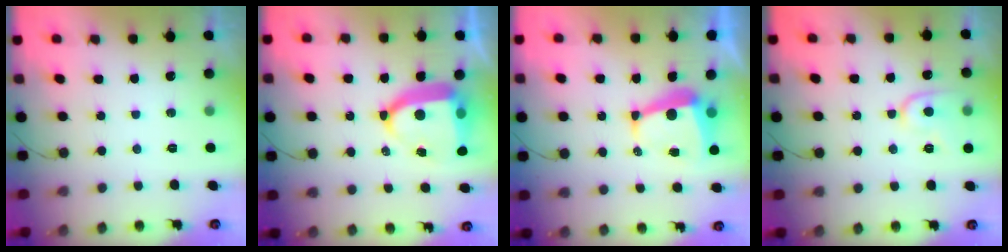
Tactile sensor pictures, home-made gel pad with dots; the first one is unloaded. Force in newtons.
{"total": 12.7, "press": 12.6, "slide": 1.6}
{"total": 7.7, "press": 7.7, "slide": 1.0}
{"total": 9.0, "press": 9.0, "slide": 0.7}